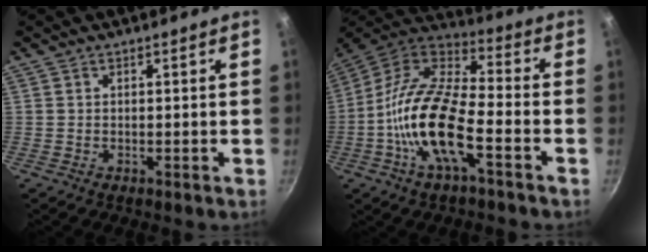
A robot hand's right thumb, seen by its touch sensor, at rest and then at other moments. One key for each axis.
{"total": 18.2, "fx": -5.8, "fy": 6.9, "fz": 15.8, "tx": -0.302, "ty": 0.043, "tz": -0.132}